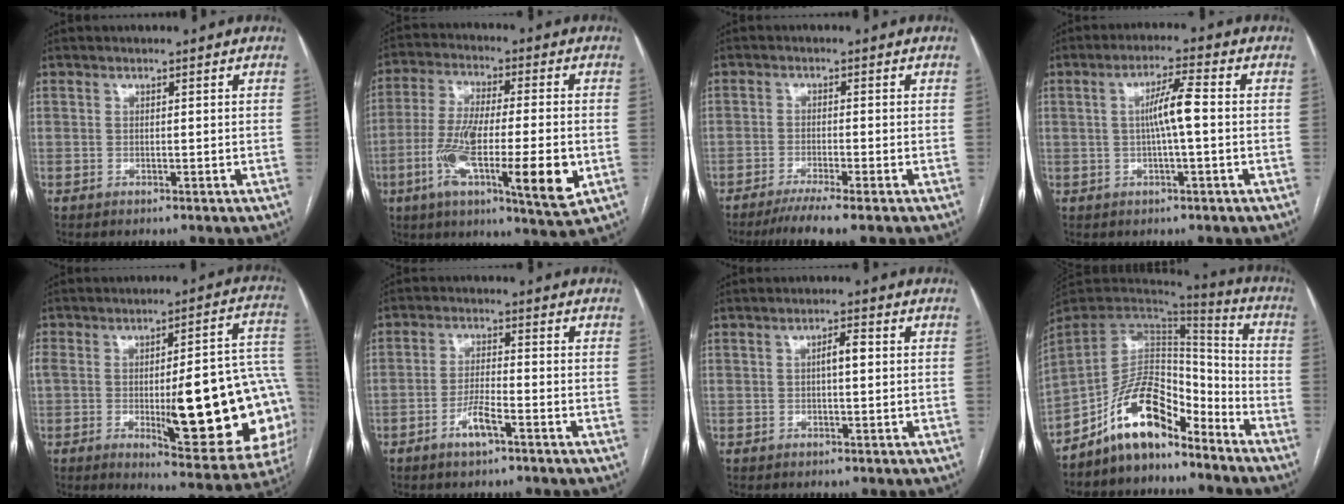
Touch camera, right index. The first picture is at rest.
{"total": 17.2, "force": [-4.9, 2.7, 16.2], "torque": [-0.278, -0.014, -0.078]}
{"total": 5.9, "force": [-4.5, -0.6, 3.8], "torque": [-0.058, -0.014, -0.077]}
{"total": 5.6, "force": [0.0, 0.1, 5.6], "torque": [-0.100, 0.010, 0.000]}
{"total": 26.9, "force": [-3.7, 6.8, 25.8], "torque": [-0.296, 0.019, -0.034]}
{"total": 4.5, "force": [-2.5, 0.7, 3.6], "torque": [-0.072, -0.001, -0.049]}
{"total": 2.5, "force": [0.2, 0.5, 2.5], "torque": [-0.041, 0.005, 0.002]}
{"total": 12.9, "force": [-9.4, 5.3, 7.0], "torque": [-0.125, 0.031, -0.173]}